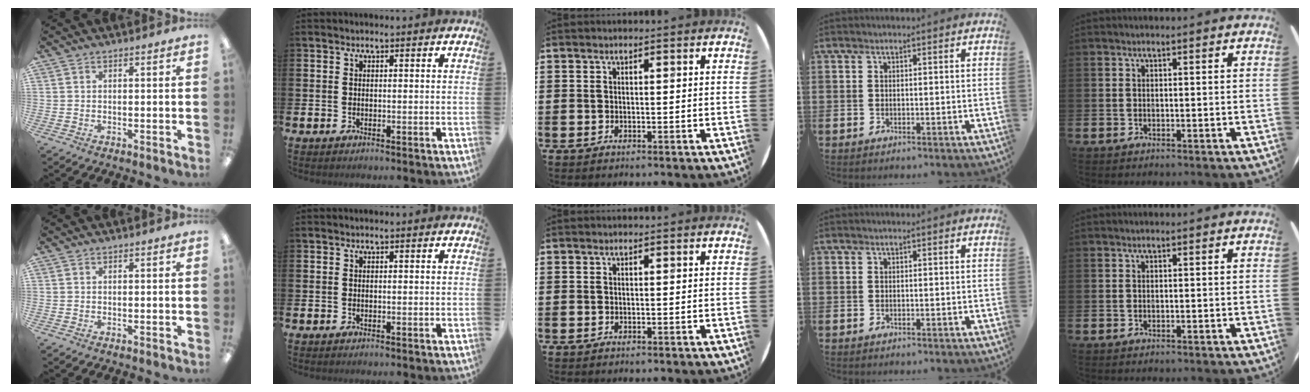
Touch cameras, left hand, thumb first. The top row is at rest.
{}